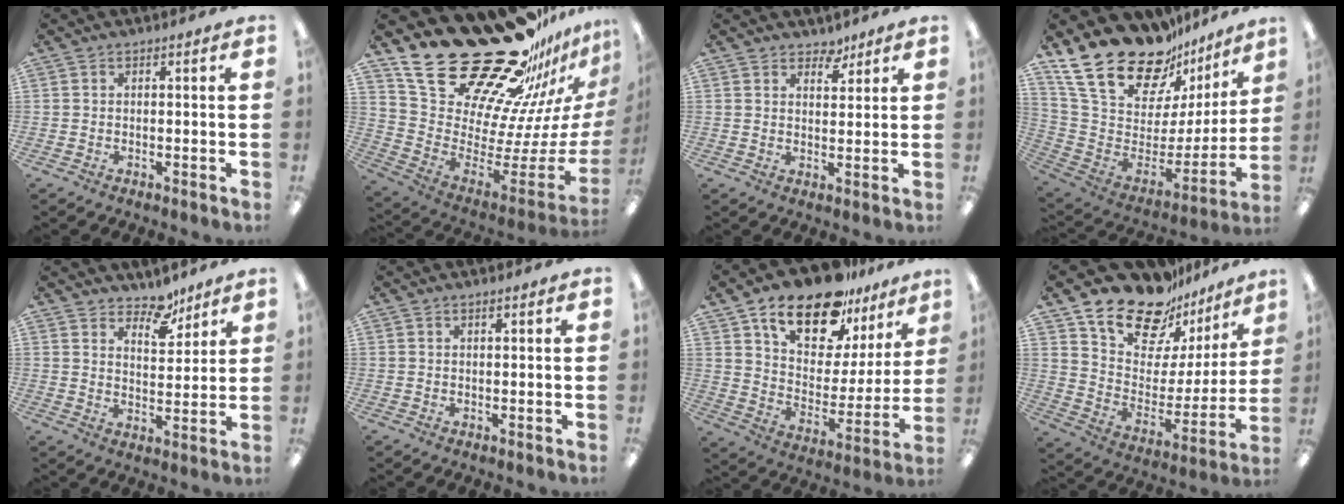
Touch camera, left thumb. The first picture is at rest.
{"total": 33.4, "force": [25.6, 14.4, 15.9], "torque": [-0.196, -0.222, 0.494]}
{"total": 4.0, "force": [3.4, 2.0, 0.6], "torque": [0.005, -0.022, 0.059]}
{"total": 25.1, "force": [18.6, 12.1, 11.8], "torque": [-0.202, -0.132, 0.347]}
{"total": 7.3, "force": [6.3, 3.2, 1.9], "torque": [-0.016, -0.044, 0.112]}
{"total": 0.6, "force": [0.5, 0.2, 0.2], "torque": [-0.005, 0.001, 0.010]}
{"total": 18.4, "force": [13.6, 8.6, 9.0], "torque": [-0.160, -0.083, 0.240]}
{"total": 18.8, "force": [15.7, 8.7, 5.6], "torque": [-0.108, -0.123, 0.278]}